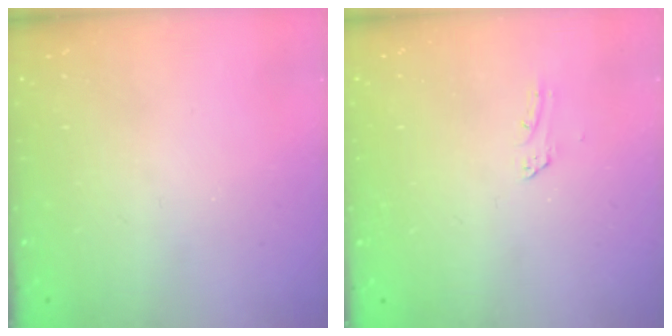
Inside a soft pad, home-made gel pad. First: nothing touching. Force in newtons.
{"total": 1.4, "press": 1.4, "slide": 0.1}